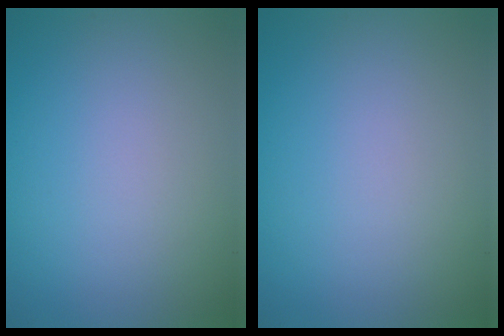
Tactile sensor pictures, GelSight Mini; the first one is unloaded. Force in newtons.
{"total": 0.0}